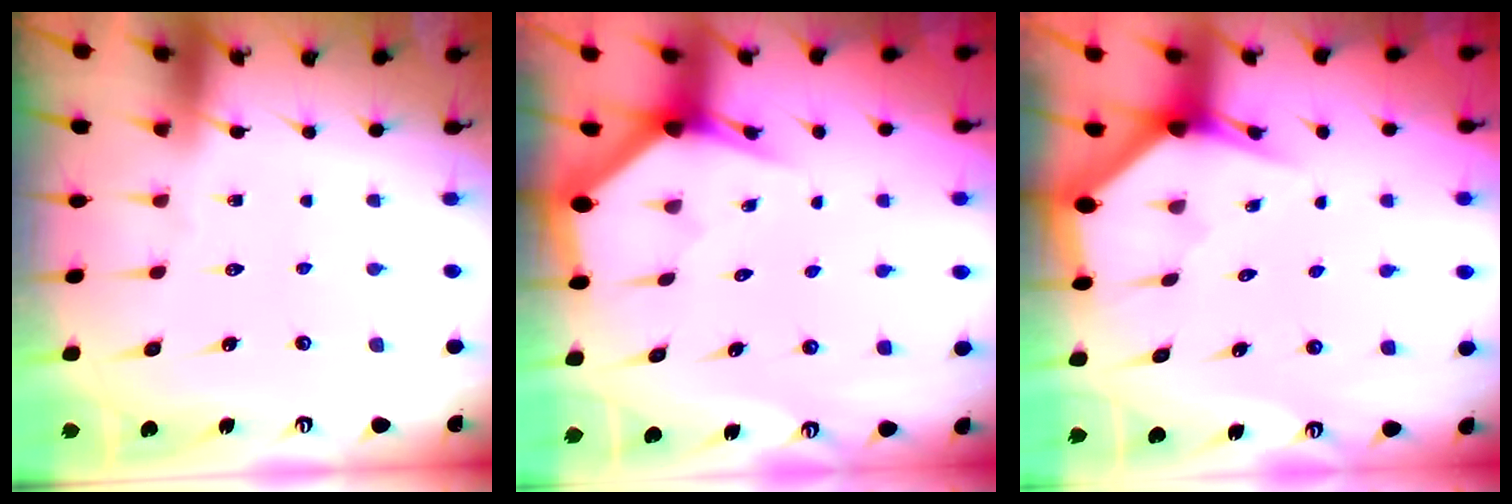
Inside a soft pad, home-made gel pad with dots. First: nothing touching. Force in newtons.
{"total": 3.0, "press": 3.0, "slide": 0.1}
{"total": 2.9, "press": 2.9, "slide": 0.2}